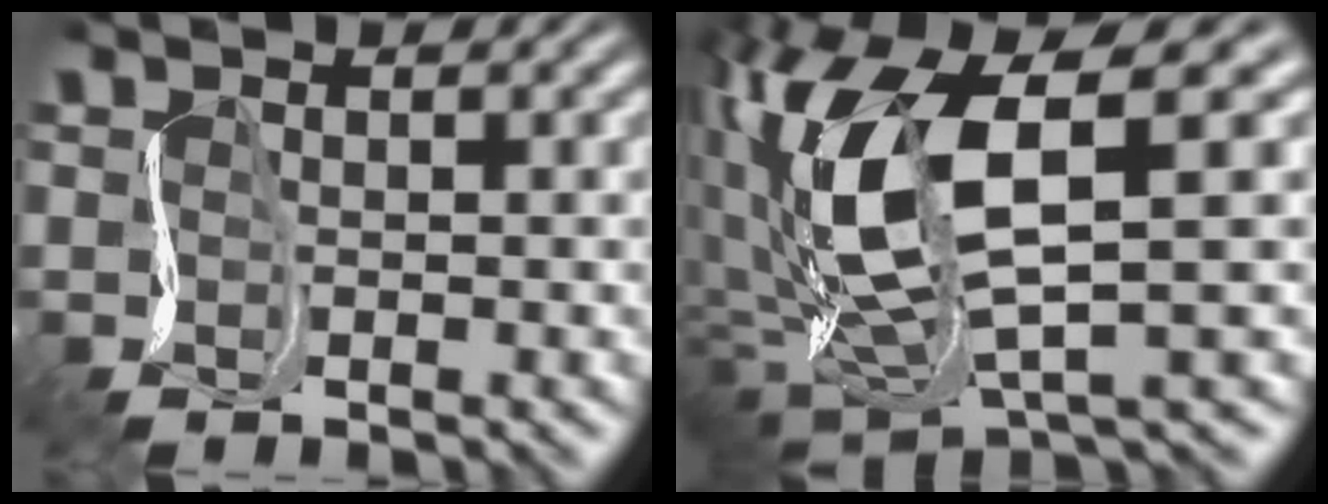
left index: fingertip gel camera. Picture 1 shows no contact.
{"total": 11.9, "force": [1.9, 4.4, 10.9], "torque": [-0.224, 0.004, 0.034]}